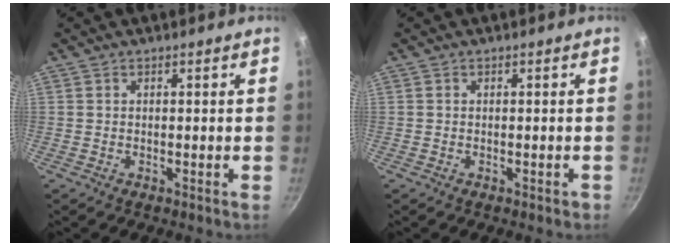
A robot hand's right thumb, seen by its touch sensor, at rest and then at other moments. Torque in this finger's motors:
{"motor_torque": [0.37, 0.10, -0.10, 0.05, 0.03]}